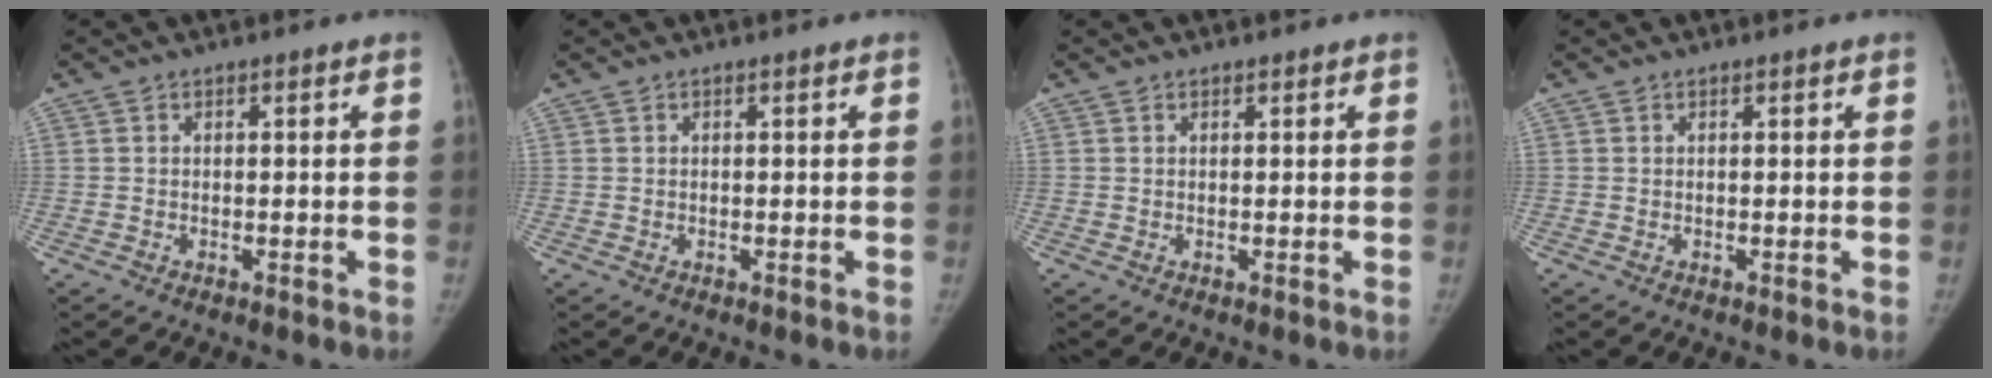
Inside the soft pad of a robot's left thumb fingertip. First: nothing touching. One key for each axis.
{"total": 0.0}
{"total": 0.0}
{"total": 0.0}